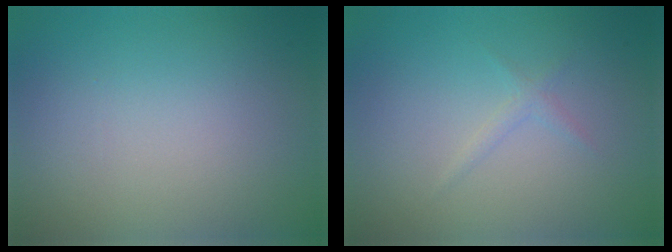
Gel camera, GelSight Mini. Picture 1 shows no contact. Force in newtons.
{"total": 0.9, "press": 0.9, "slide": 0.0}